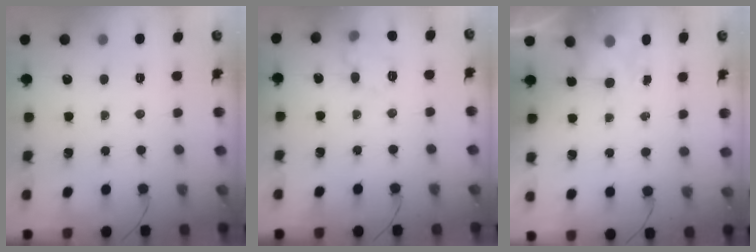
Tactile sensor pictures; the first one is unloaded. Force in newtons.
{"total": 10.7, "press": 10.7, "slide": 0.5}
{"total": 4.0, "press": 3.9, "slide": 0.9}